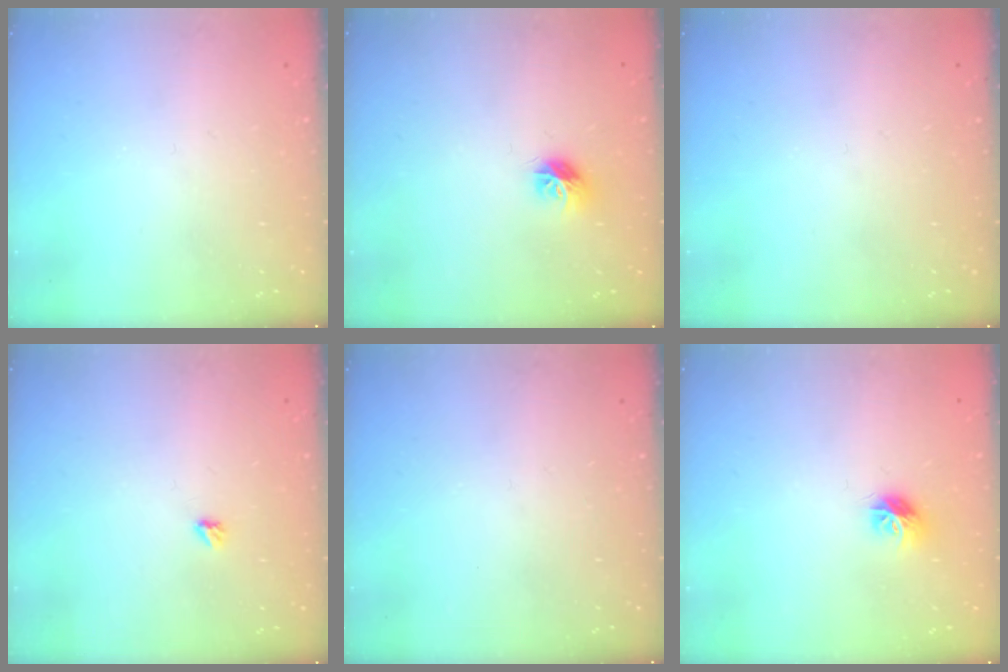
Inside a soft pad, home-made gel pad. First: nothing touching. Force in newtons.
{"total": 7.7, "press": 7.7, "slide": 0.2}
{"total": 0.0}
{"total": 2.9, "press": 2.9, "slide": 0.5}
{"total": 0.0}
{"total": 7.7, "press": 7.7, "slide": 0.2}